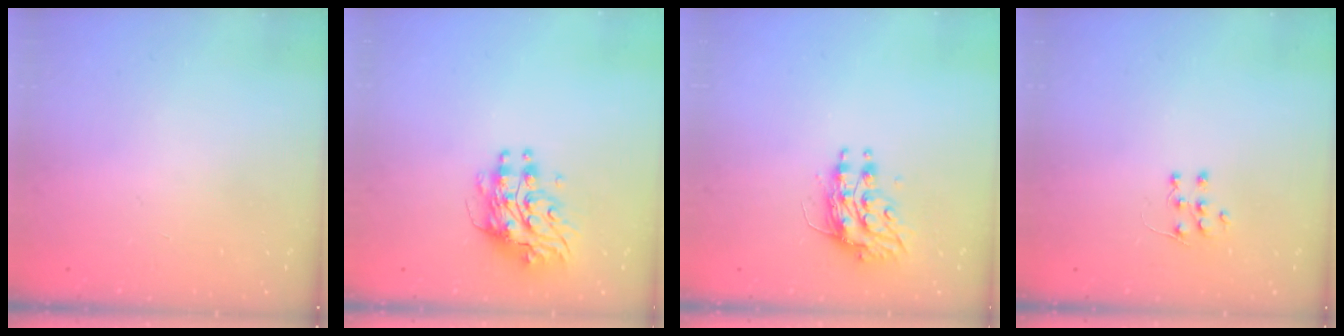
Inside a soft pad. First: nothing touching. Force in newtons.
{"total": 9.4, "press": 9.3, "slide": 0.9}
{"total": 10.2, "press": 10.2, "slide": 0.7}
{"total": 5.7, "press": 5.6, "slide": 0.4}